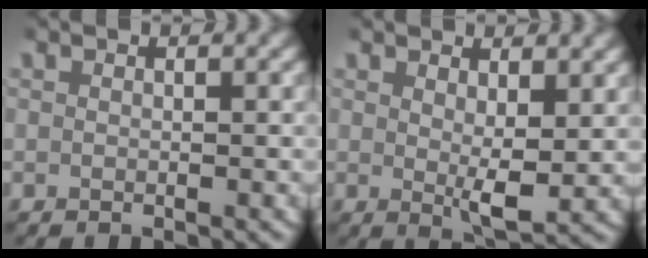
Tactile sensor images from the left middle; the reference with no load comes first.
{"total": 2.9, "force": [1.1, 0.8, 2.6], "torque": [-0.043, -0.019, 0.024]}